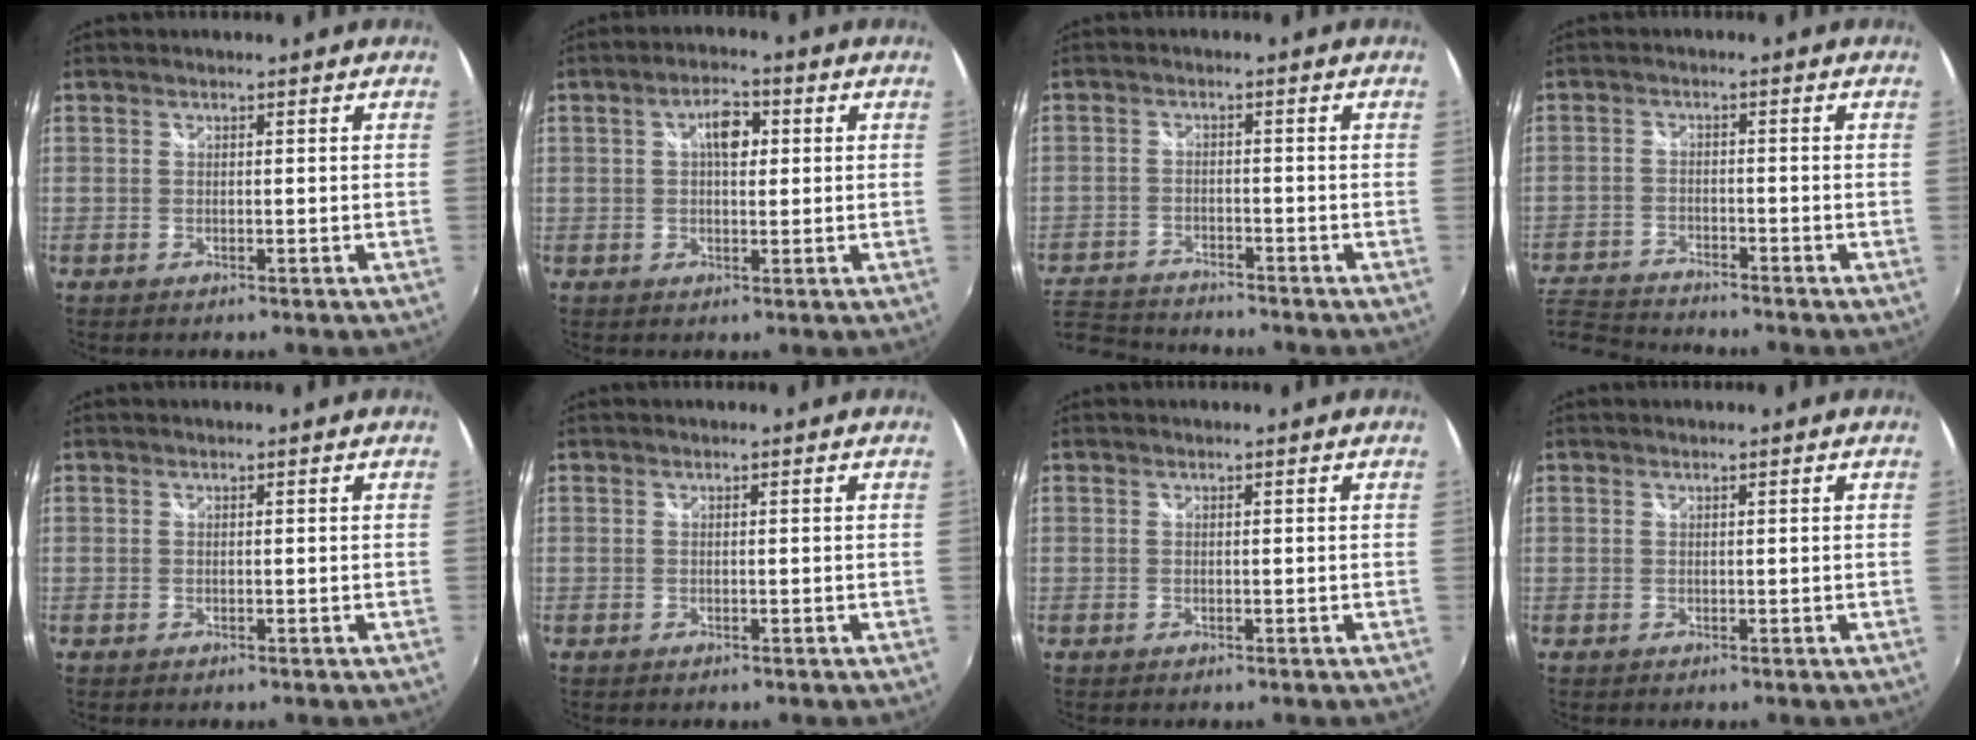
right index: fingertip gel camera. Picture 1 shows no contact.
{"total": 5.0, "force": [1.2, 2.5, 4.2], "torque": [-0.066, 0.014, 0.017]}
{"total": 9.7, "force": [-9.0, 2.9, 2.1], "torque": [-0.079, 0.000, -0.163]}
{"total": 8.7, "force": [-8.3, 1.8, 1.7], "torque": [-0.068, -0.006, -0.157]}
{"total": 0.0}
{"total": 0.0}
{"total": 0.0}
{"total": 0.0}